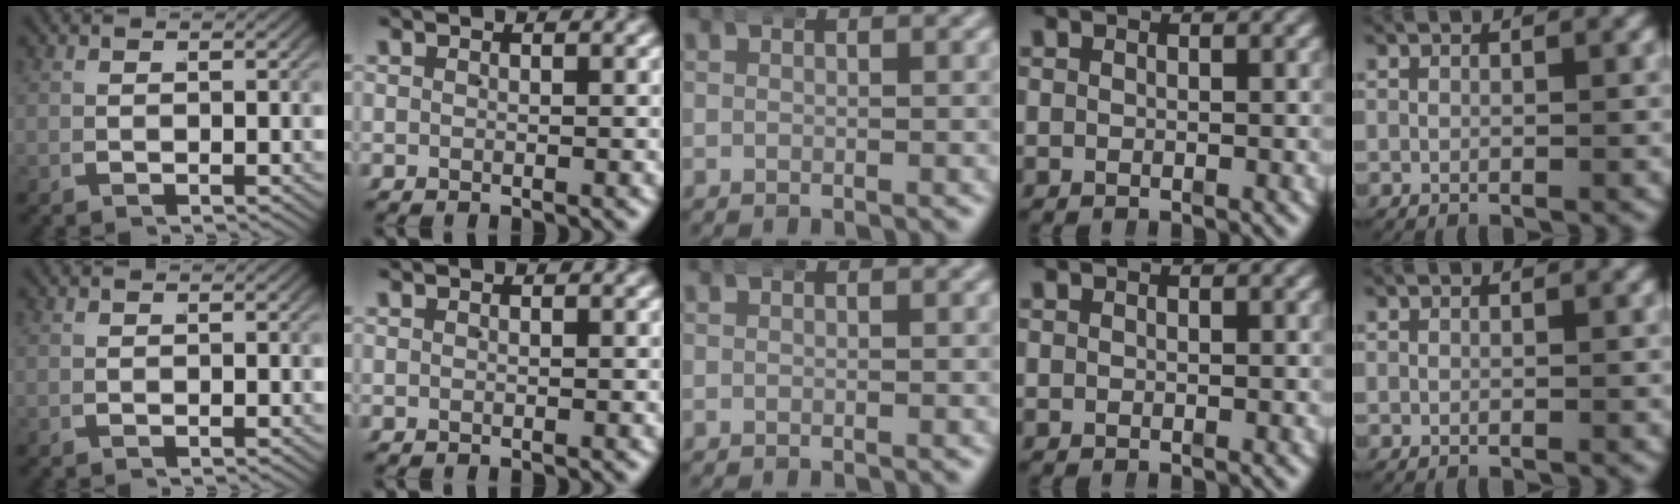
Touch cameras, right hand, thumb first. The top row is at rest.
{}